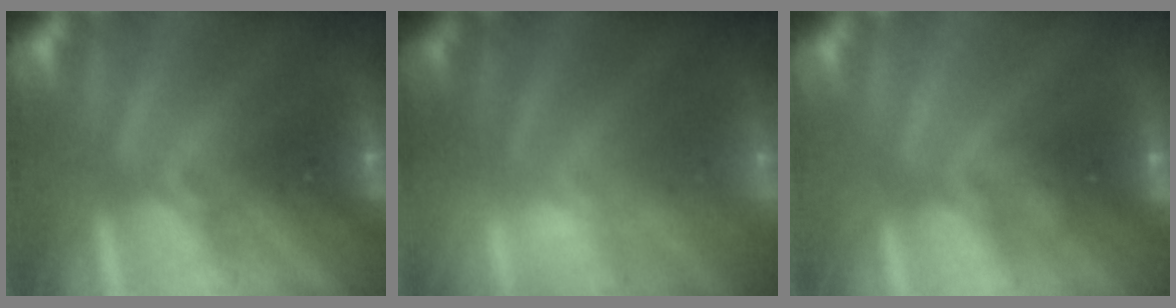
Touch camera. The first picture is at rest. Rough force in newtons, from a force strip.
{"total": 2.1}
{"total": 1.2}